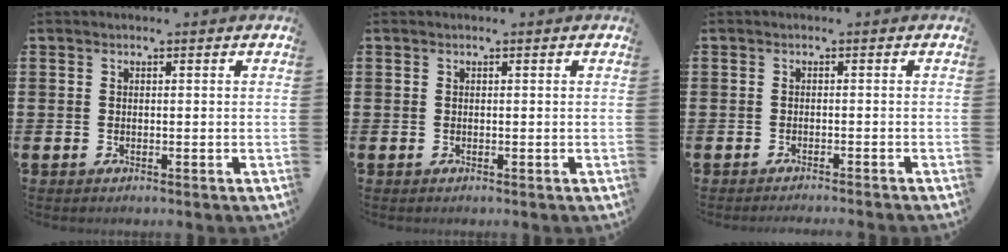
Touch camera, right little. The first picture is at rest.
{"total": 0.0}
{"total": 0.9, "force": [-0.8, -0.3, 0.0], "torque": [0.001, 0.000, -0.018]}